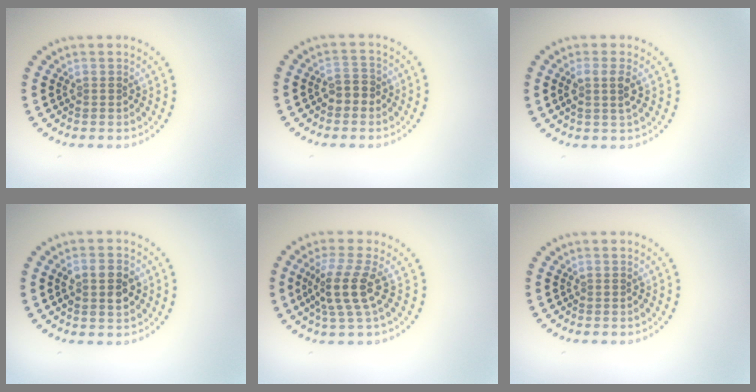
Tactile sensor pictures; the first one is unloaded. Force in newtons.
{"total": 1.8, "press": 1.7, "slide": 0.6}
{"total": 2.1, "press": 1.8, "slide": 1.1}
{"total": 2.8, "press": 2.8, "slide": 0.3}
{"total": 3.7, "press": 2.8, "slide": 2.4}
{"total": 0.0}